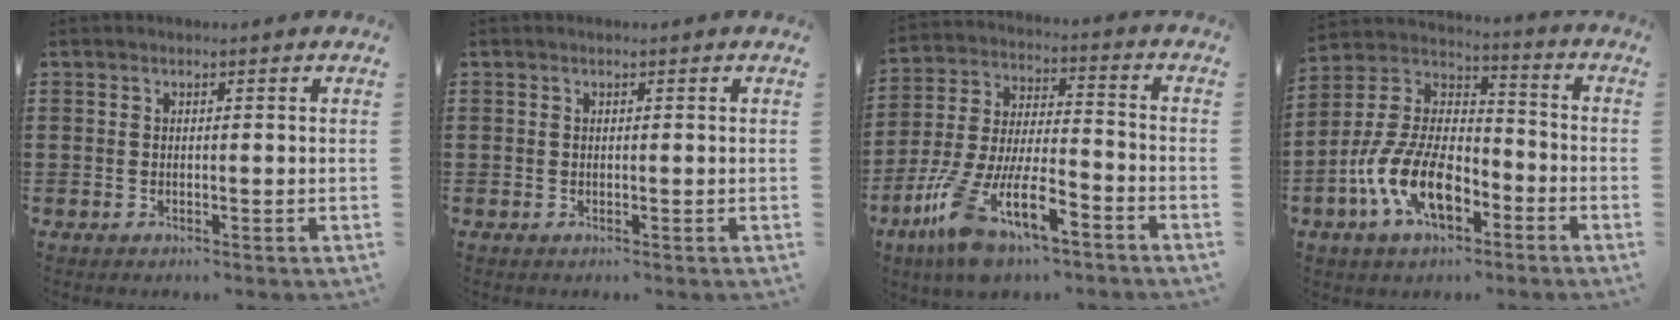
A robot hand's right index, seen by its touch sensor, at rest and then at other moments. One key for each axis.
{"total": 0.0}
{"total": 12.7, "fx": -7.0, "fy": 4.4, "fz": 9.6, "tx": -0.216, "ty": -0.004, "tz": -0.133}
{"total": 12.1, "fx": -6.3, "fy": 5.7, "fz": 8.6, "tx": -0.208, "ty": -0.002, "tz": -0.125}